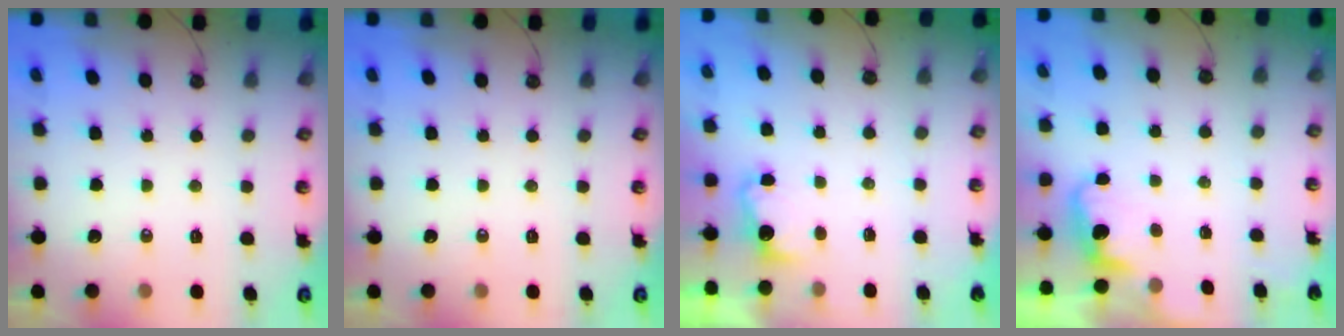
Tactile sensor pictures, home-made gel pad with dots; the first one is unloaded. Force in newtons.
{"total": 0.0}
{"total": 3.8, "press": 3.7, "slide": 1.0}
{"total": 1.4, "press": 1.2, "slide": 0.8}